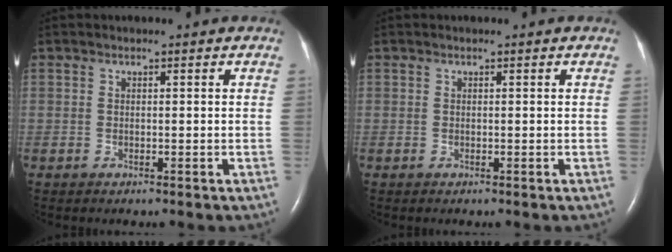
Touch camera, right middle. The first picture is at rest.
{"total": 0.0}